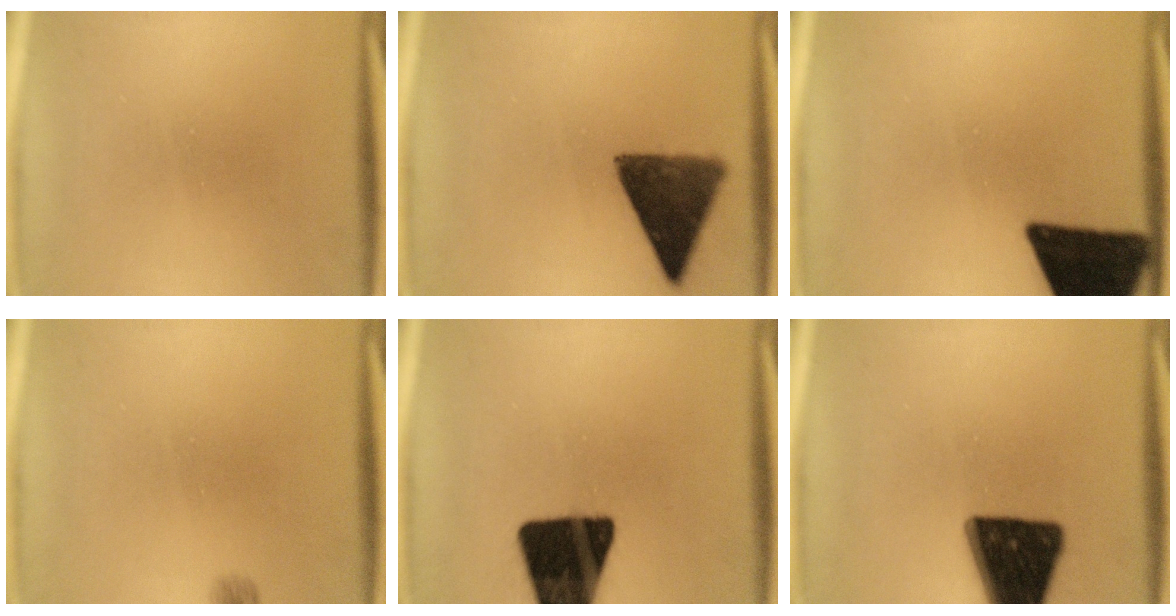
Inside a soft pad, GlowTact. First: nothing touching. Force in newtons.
{"total": 11.8}
{"total": 18.8}
{"total": 1.3}
{"total": 18.8}
{"total": 19.7}